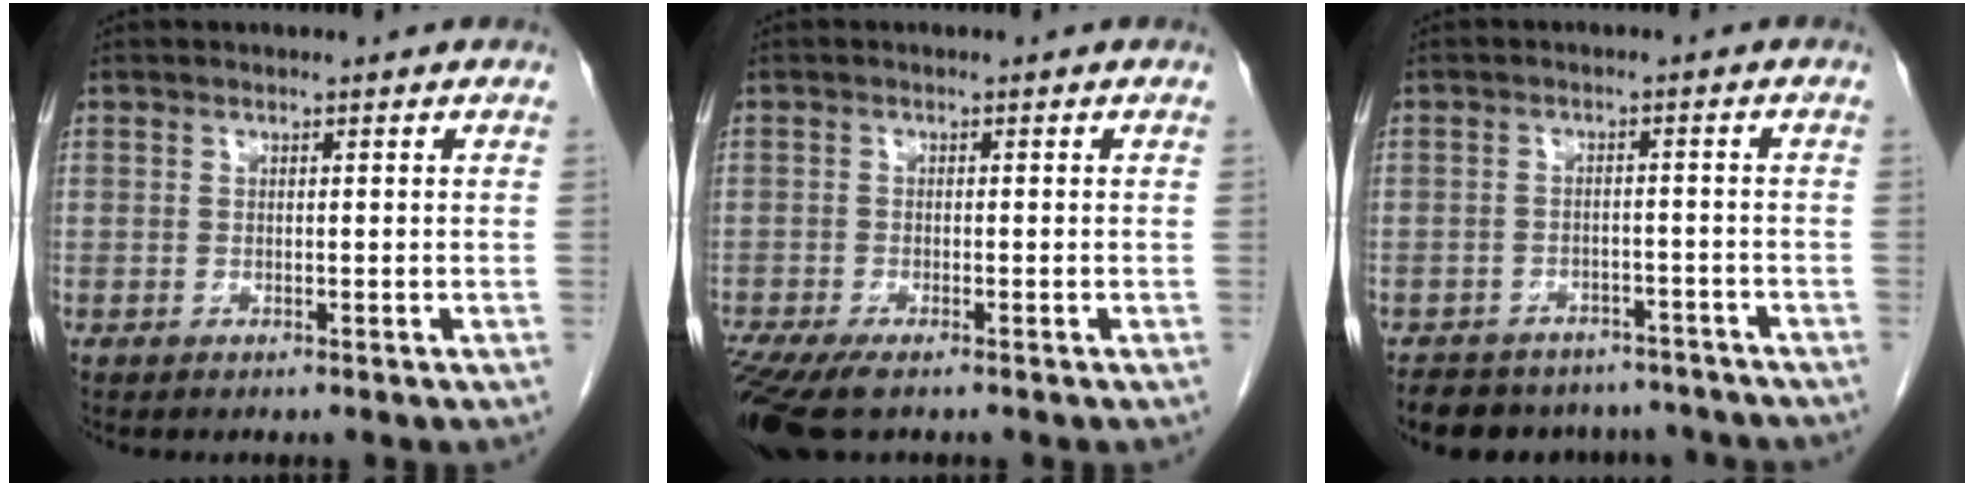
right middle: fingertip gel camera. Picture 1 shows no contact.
{"total": 6.7, "force": [-4.9, 1.5, 4.4], "torque": [-0.079, -0.019, -0.085]}
{"total": 13.2, "force": [-11.4, 5.7, 3.4], "torque": [-0.060, 0.010, -0.137]}